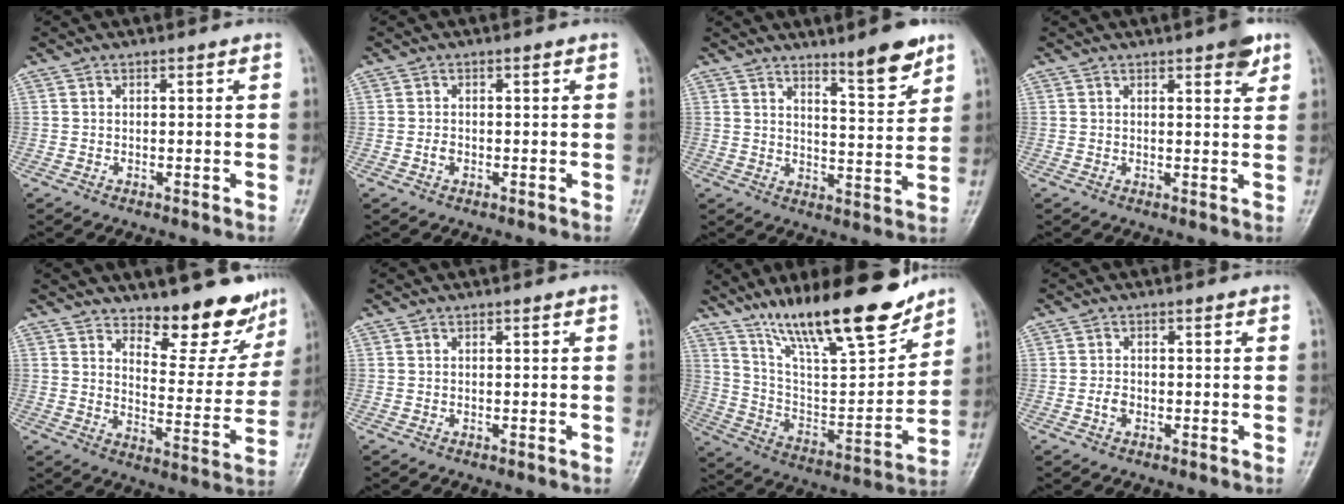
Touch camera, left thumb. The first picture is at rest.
{"total": 1.0, "force": [-0.2, 0.7, 0.7], "torque": [-0.009, 0.001, -0.005]}
{"total": 8.4, "force": [6.1, 1.4, 5.6], "torque": [-0.075, -0.053, 0.097]}
{"total": 4.2, "force": [2.6, 1.2, 3.1], "torque": [-0.032, -0.012, 0.029]}
{"total": 12.2, "force": [10.3, 4.3, 4.9], "torque": [-0.030, -0.090, 0.149]}
{"total": 0.0}
{"total": 23.4, "force": [16.9, 5.8, 15.2], "torque": [-0.217, -0.078, 0.290]}
{"total": 1.7, "force": [-0.6, 1.2, 1.1], "torque": [-0.018, 0.004, -0.013]}